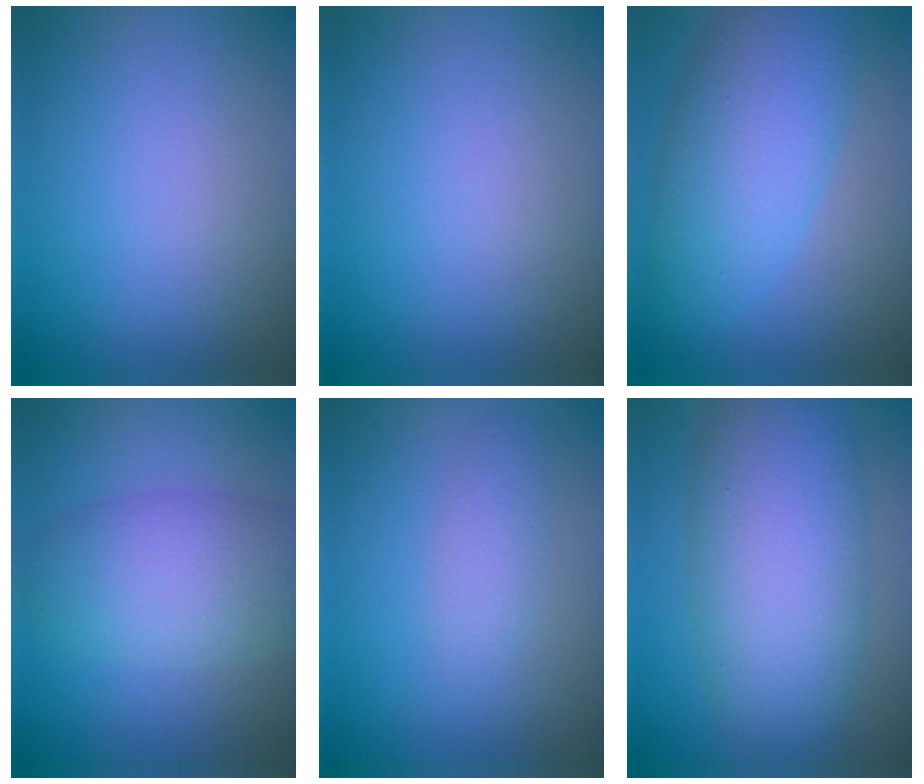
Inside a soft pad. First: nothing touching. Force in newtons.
{"total": 0.0}
{"total": 7.5, "press": 7.5, "slide": 0.2}
{"total": 6.2, "press": 6.2, "slide": 0.3}
{"total": 1.7, "press": 1.7, "slide": 0.1}
{"total": 10.0, "press": 10.0, "slide": 0.2}